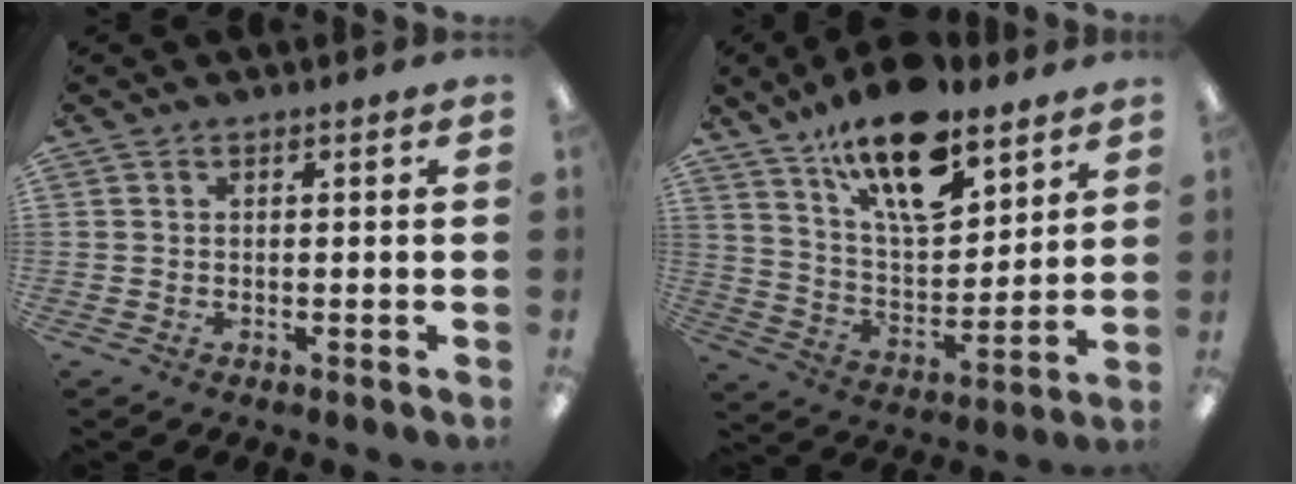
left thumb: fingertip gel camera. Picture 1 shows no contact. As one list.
[{"total": 19.2, "force": [13.3, 7.8, 11.4], "torque": [-0.193, -0.072, 0.229]}]